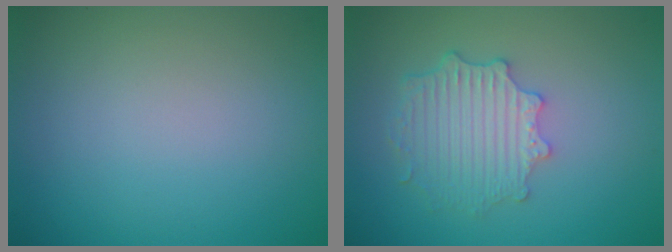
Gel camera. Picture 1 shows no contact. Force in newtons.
{"total": 4.3, "press": 3.5, "slide": 2.5}